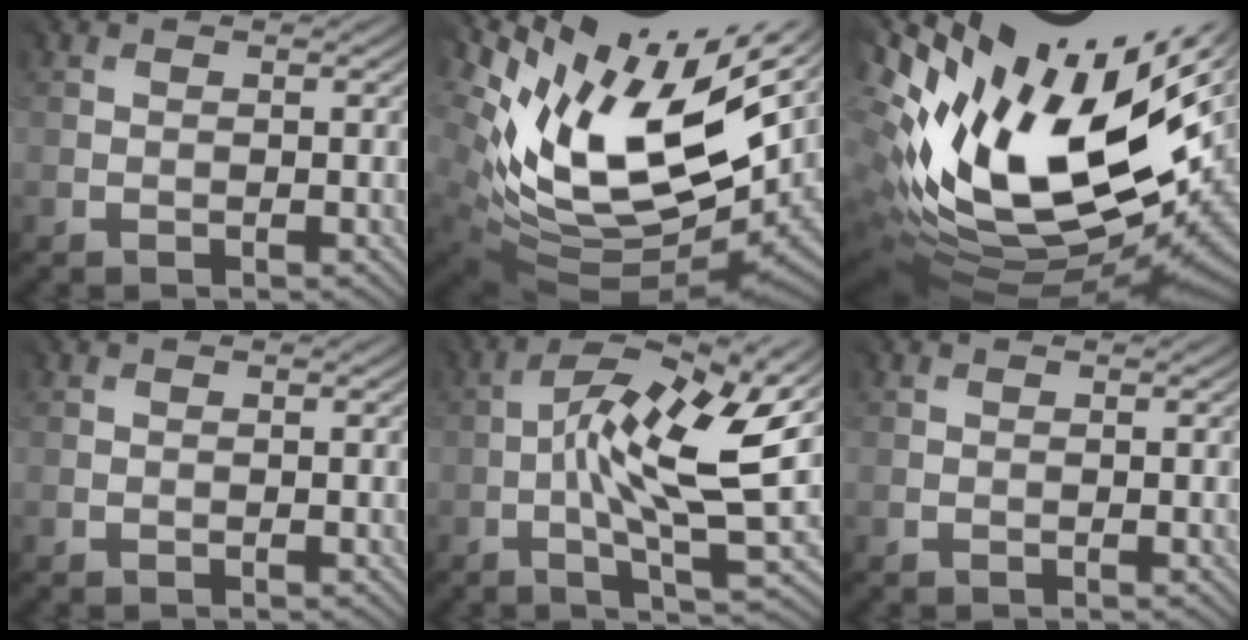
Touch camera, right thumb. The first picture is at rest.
{"total": 15.3, "force": [5.6, 7.2, 12.3], "torque": [-0.257, -0.019, 0.112]}
{"total": 19.6, "force": [4.9, 9.1, 16.7], "torque": [-0.325, -0.017, 0.104]}
{"total": 0.0}
{"total": 13.2, "force": [0.2, 4.0, 12.5], "torque": [-0.224, -0.001, 0.010]}
{"total": 0.0}